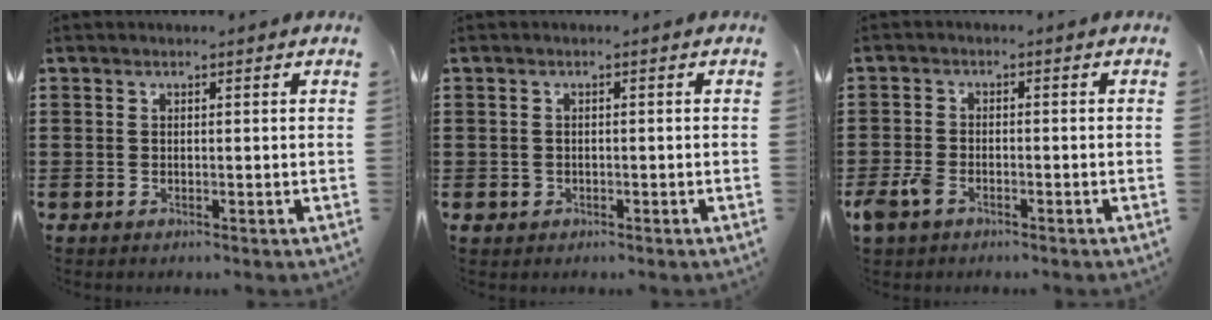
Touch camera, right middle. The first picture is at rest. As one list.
[{"total": 0.9, "force": [-0.3, 0.9, 0.2], "torque": [-0.008, 0.005, -0.009]}, {"total": 3.0, "force": [-1.9, 1.6, 1.6], "torque": [-0.058, -0.006, -0.045]}]